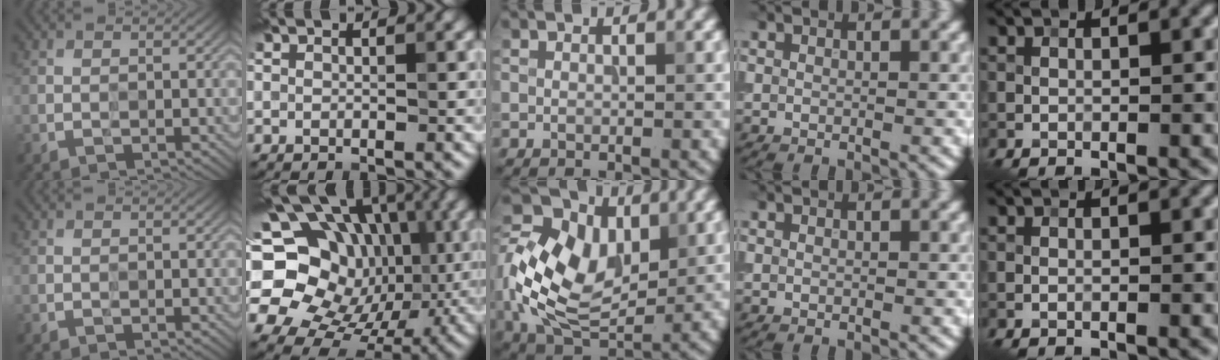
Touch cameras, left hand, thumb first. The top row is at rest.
{"index": {"total": 18.9, "force": [0.1, 16.1, 9.8], "torque": [-0.198, 0.046, -0.006]}, "middle": {"total": 11.1, "force": [1.6, 7.6, 8.0], "torque": [-0.175, 0.018, 0.032]}}